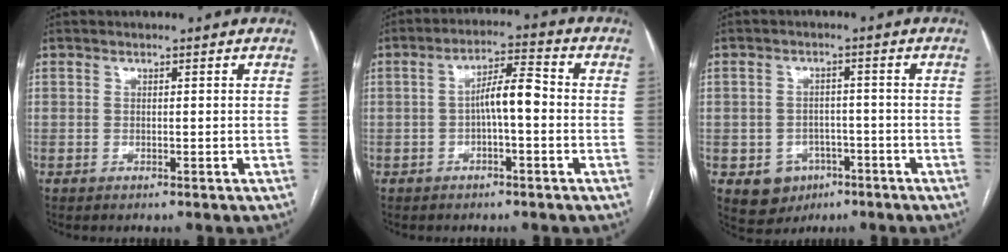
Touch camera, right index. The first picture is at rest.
{"total": 5.8, "force": [-0.7, 1.2, 5.6], "torque": [-0.096, 0.022, -0.013]}
{"total": 5.9, "force": [-2.7, 4.9, 1.8], "torque": [-0.026, 0.005, -0.031]}